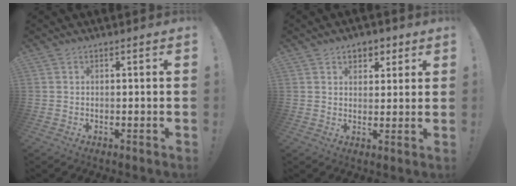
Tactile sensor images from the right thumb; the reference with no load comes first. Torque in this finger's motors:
{"motor_torque": [-0.07, 0.09, -0.05, 0.08, 0.00]}